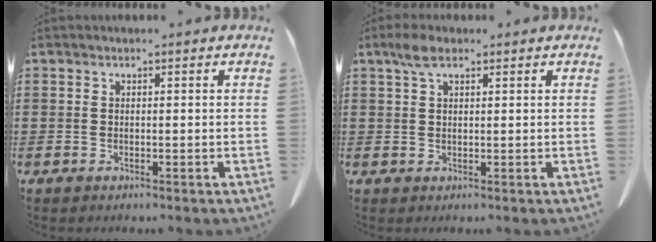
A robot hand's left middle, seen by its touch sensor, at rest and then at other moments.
{"total": 3.1, "force": [1.7, 1.3, 2.2], "torque": [-0.050, 0.004, 0.032]}